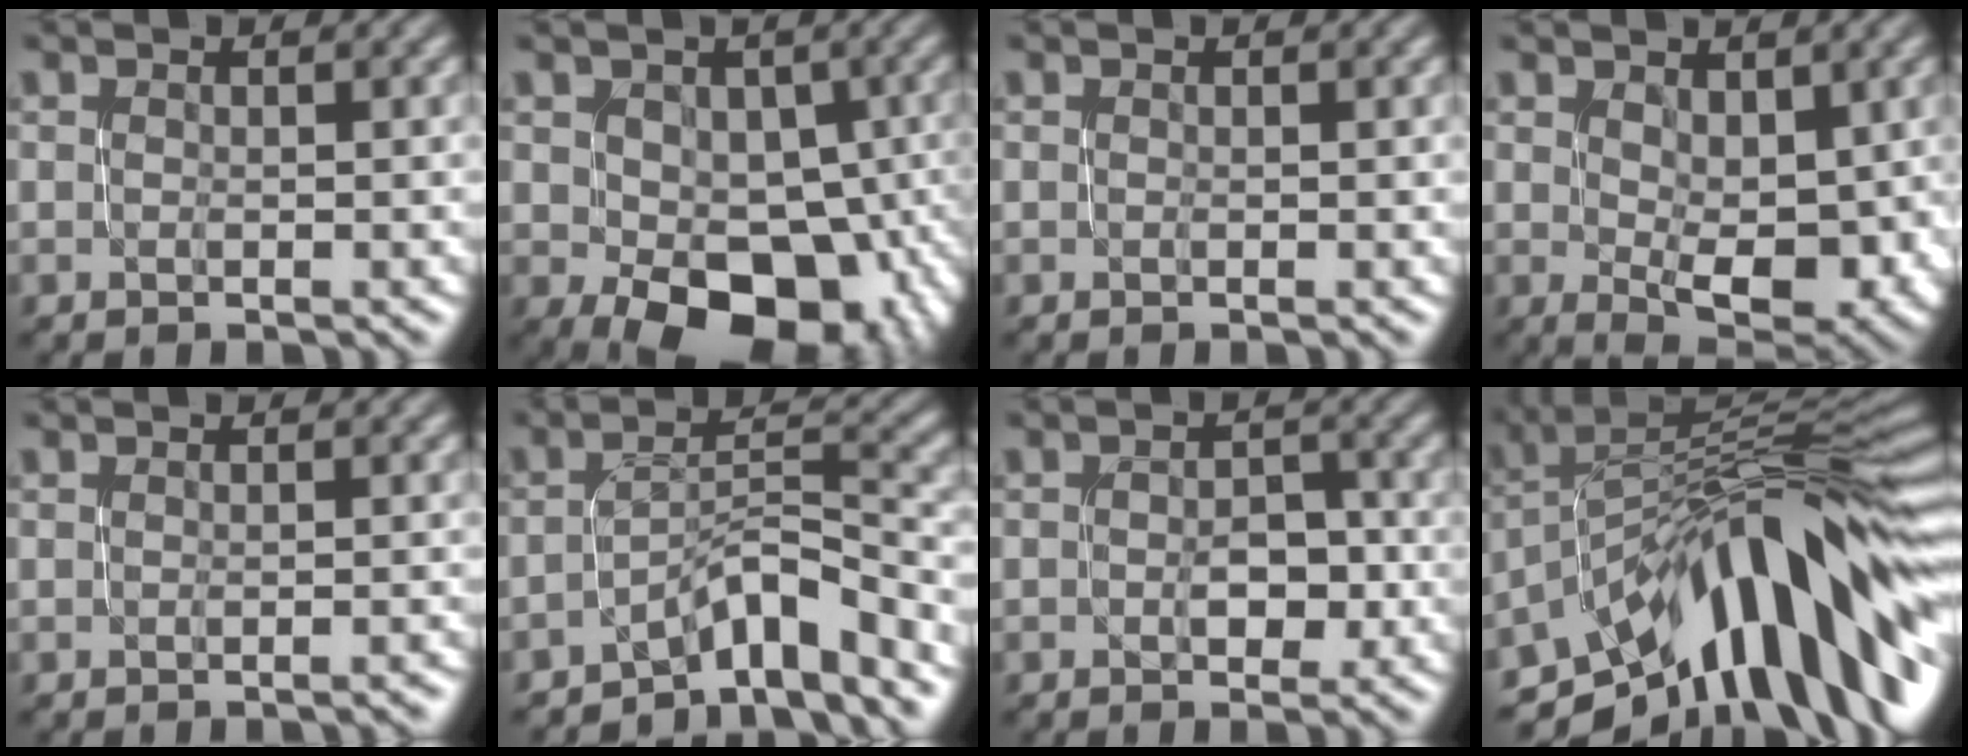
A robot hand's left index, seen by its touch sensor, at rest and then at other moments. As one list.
[{"total": 10.7, "force": [-3.0, 7.2, 7.3], "torque": [-0.099, -0.023, -0.040]}, {"total": 0.0}, {"total": 7.0, "force": [-0.2, 4.0, 5.7], "torque": [-0.103, -0.013, 0.010]}, {"total": 0.9, "force": [-0.3, 0.4, 0.7], "torque": [-0.001, 0.000, -0.007]}, {"total": 5.4, "force": [-4.3, 1.0, 3.0], "torque": [-0.042, 0.015, -0.076]}, {"total": 2.4, "force": [-0.8, 1.4, 1.8], "torque": [-0.026, 0.004, -0.011]}, {"total": 12.9, "force": [-5.5, 5.1, 10.5], "torque": [-0.148, 0.034, -0.103]}]